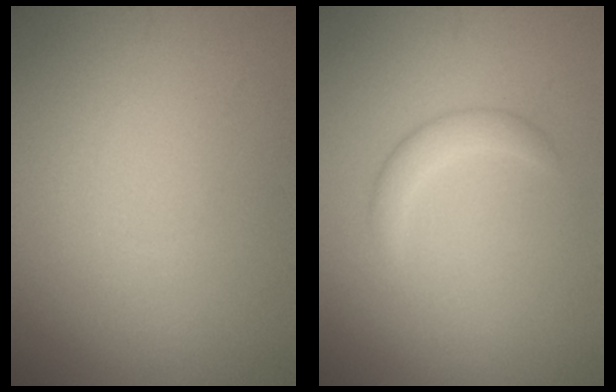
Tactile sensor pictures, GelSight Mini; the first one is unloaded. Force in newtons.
{"total": 1.6, "press": 1.6, "slide": 0.1}